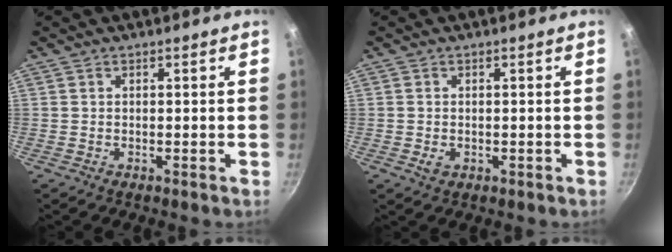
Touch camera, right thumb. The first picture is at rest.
{"total": 2.0, "force": [-0.4, 1.5, 1.2], "torque": [-0.020, -0.002, -0.004]}